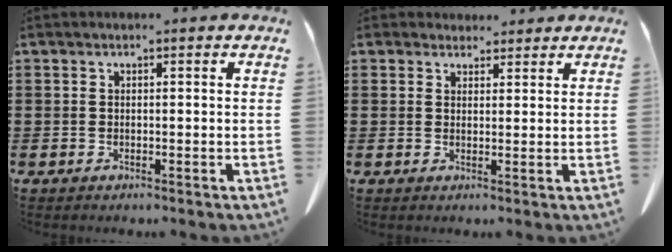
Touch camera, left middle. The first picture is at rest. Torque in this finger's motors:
{"motor_torque": [0.04, 0.14, 0.05, -0.02]}